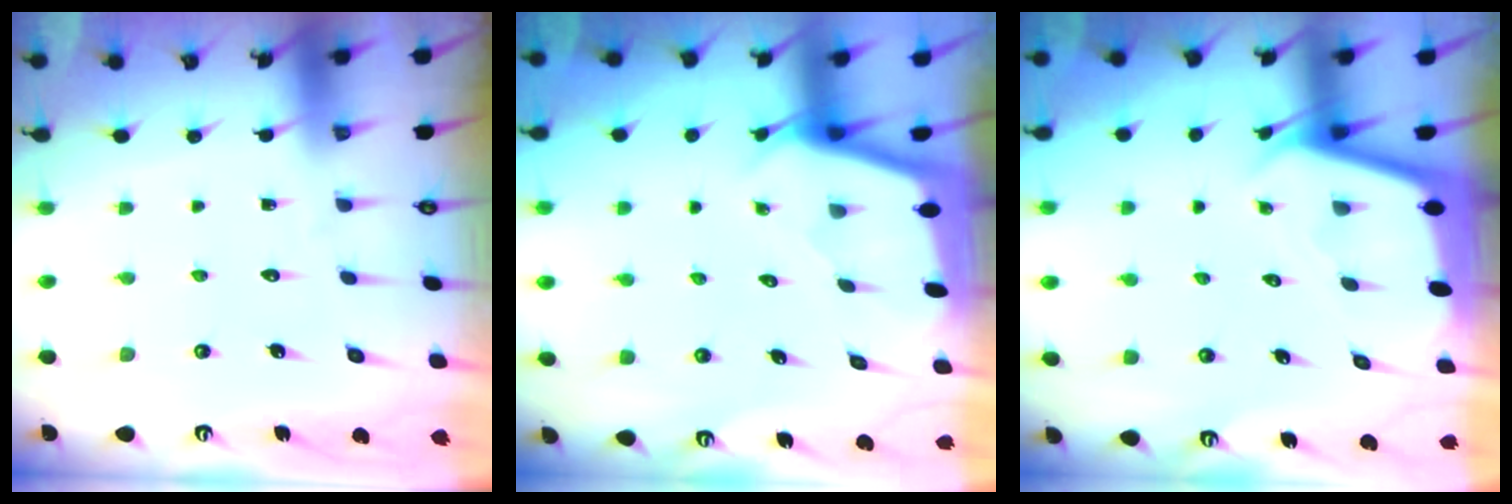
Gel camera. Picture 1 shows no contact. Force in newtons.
{"total": 2.1, "press": 2.1, "slide": 0.1}
{"total": 2.3, "press": 2.3, "slide": 0.1}